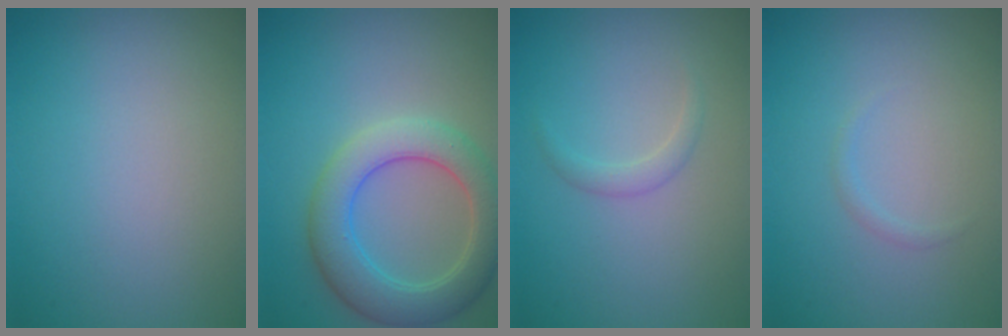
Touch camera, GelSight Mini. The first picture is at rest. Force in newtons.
{"total": 5.5, "press": 5.5, "slide": 0.1}
{"total": 1.2, "press": 1.1, "slide": 0.1}
{"total": 0.5, "press": 0.5, "slide": 0.0}